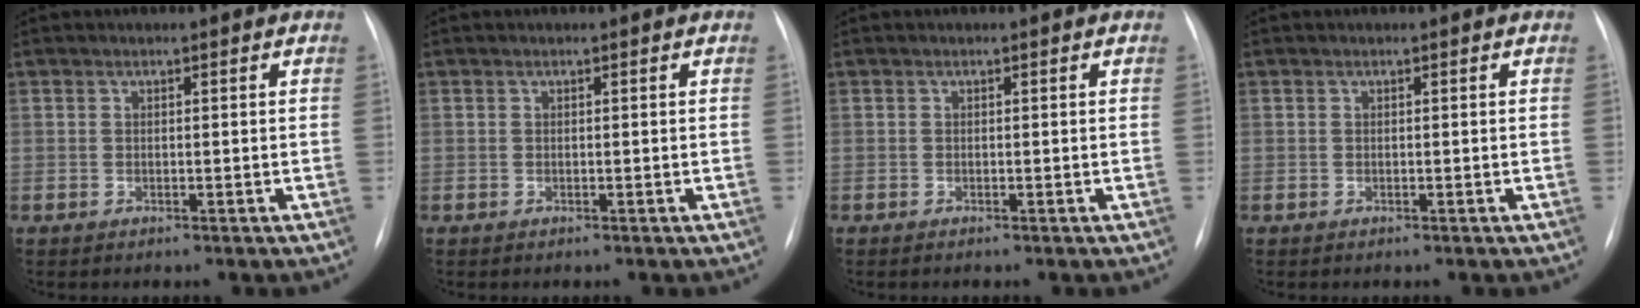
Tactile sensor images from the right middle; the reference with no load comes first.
{"total": 0.0}
{"total": 0.0}
{"total": 0.0}